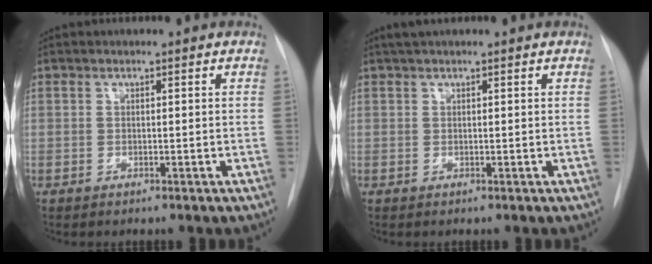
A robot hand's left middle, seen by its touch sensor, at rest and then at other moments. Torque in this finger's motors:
{"motor_torque": [0.11, -0.06, -0.13, -0.01]}